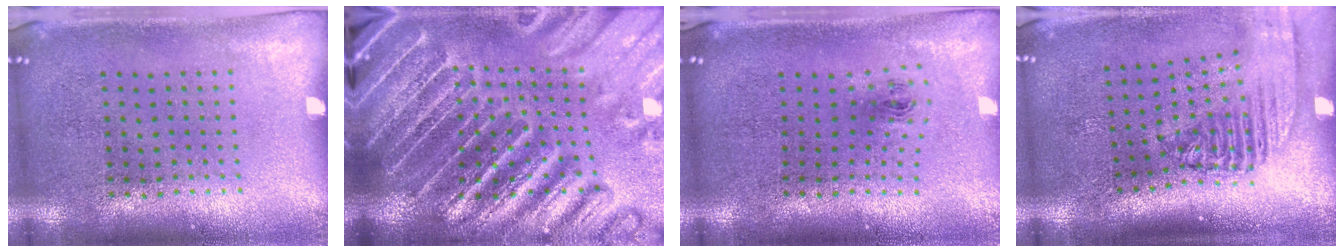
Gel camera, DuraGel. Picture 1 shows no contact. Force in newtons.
{"total": 5.4, "press": 4.7, "slide": 2.6}
{"total": 1.0, "press": 0.4, "slide": 0.9}
{"total": 2.3, "press": 1.7, "slide": 1.5}